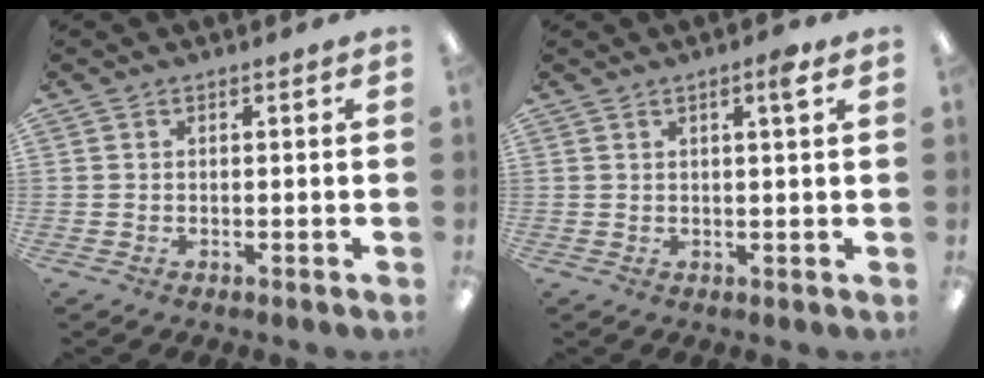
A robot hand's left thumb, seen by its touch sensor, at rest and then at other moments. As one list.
[{"total": 3.5, "force": [1.9, 0.5, 2.8], "torque": [-0.045, -0.004, 0.028]}]